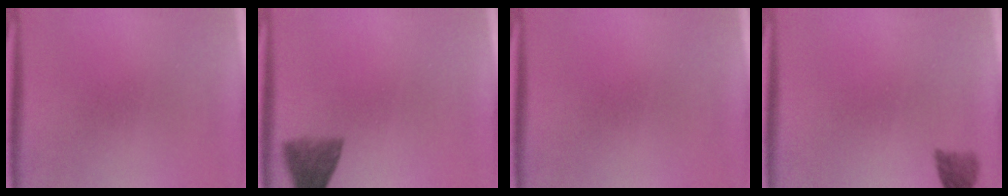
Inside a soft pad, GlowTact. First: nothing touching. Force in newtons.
{"total": 4.8}
{"total": 0.0}
{"total": 2.5}